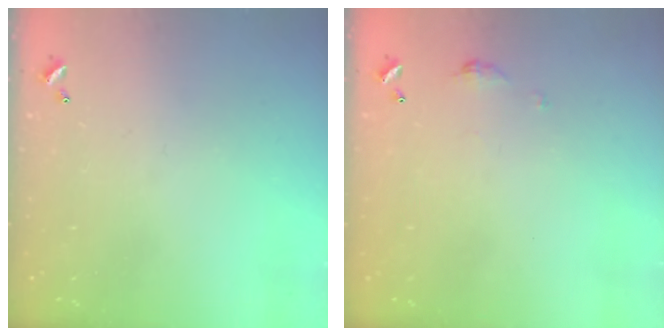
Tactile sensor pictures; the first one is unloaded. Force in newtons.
{"total": 3.5, "press": 3.5, "slide": 0.6}